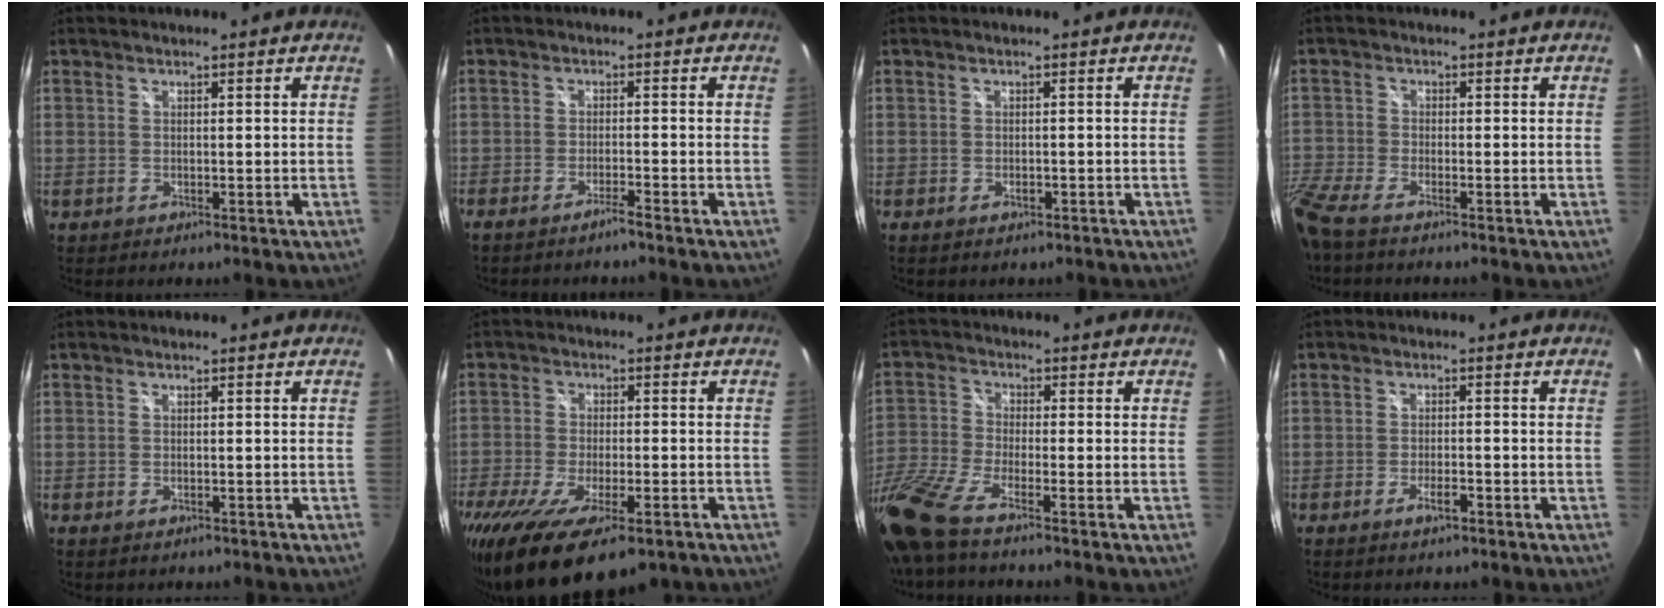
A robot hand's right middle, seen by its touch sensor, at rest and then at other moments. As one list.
[{"total": 2.4, "force": [-2.1, -0.5, 1.1], "torque": [-0.033, 0.000, -0.037]}, {"total": 1.6, "force": [-1.1, 0.9, 0.8], "torque": [-0.013, -0.001, -0.014]}, {"total": 8.1, "force": [-6.6, 2.1, 4.3], "torque": [-0.121, -0.025, -0.132]}, {"total": 1.4, "force": [-1.0, 0.6, 0.6], "torque": [-0.012, -0.003, -0.013]}, {"total": 18.8, "force": [-11.9, 6.5, 13.1], "torque": [-0.271, -0.073, -0.189]}, {"total": 12.8, "force": [-9.7, 1.6, 8.2], "torque": [-0.195, -0.031, -0.200]}, {"total": 2.7, "force": [-1.8, 0.6, 1.9], "torque": [-0.043, 0.000, -0.032]}]